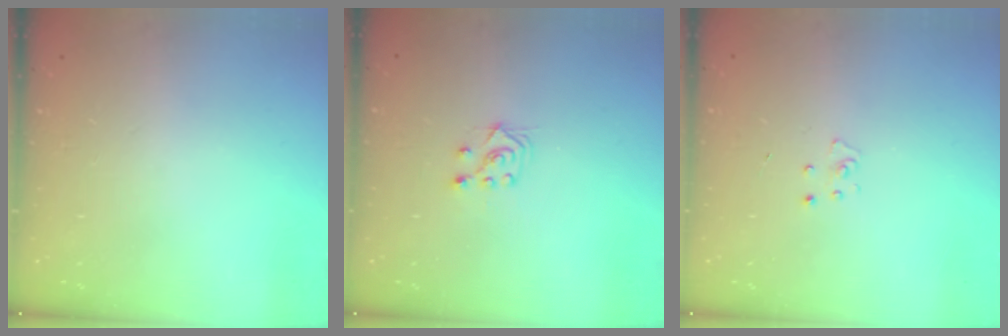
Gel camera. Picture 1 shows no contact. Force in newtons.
{"total": 5.7, "press": 5.7, "slide": 0.8}
{"total": 2.7, "press": 2.7, "slide": 0.3}